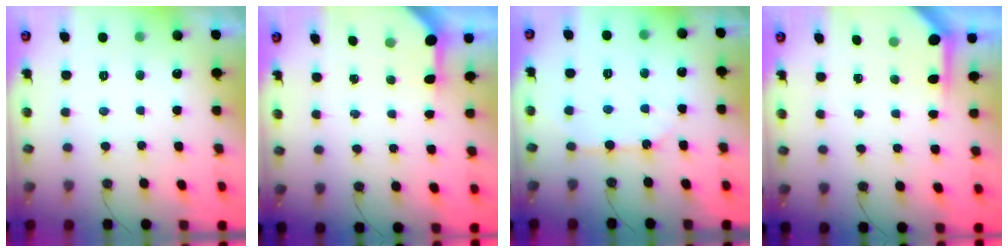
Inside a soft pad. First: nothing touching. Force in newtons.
{"total": 3.2, "press": 3.2, "slide": 0.3}
{"total": 8.1, "press": 8.0, "slide": 0.9}
{"total": 3.7, "press": 3.6, "slide": 0.4}